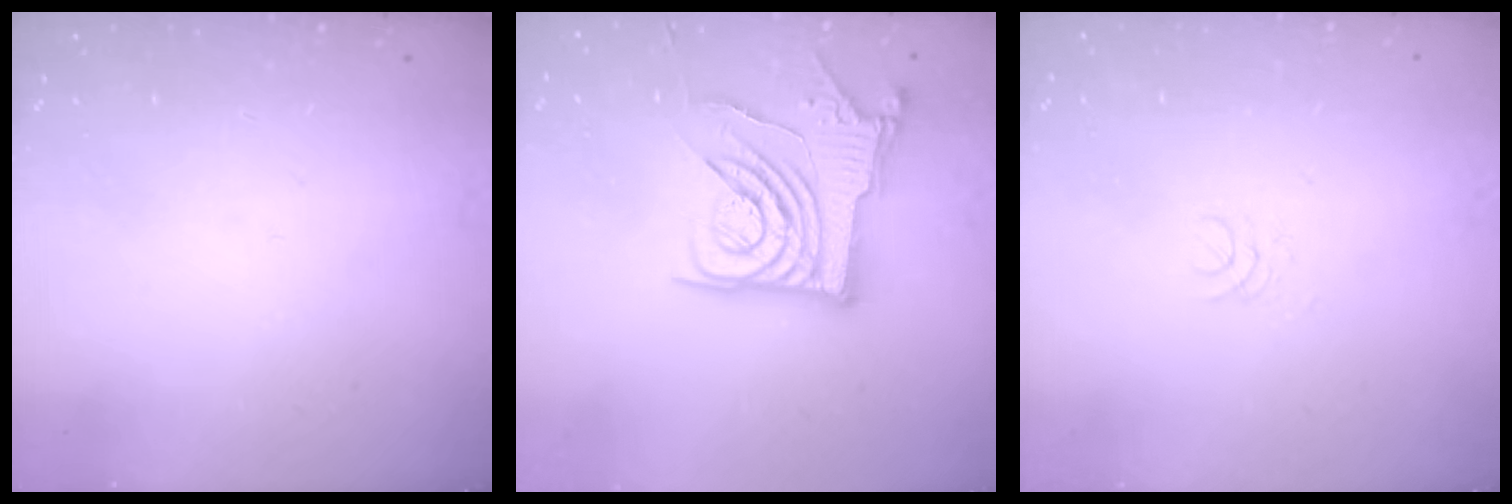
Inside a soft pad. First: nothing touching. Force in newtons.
{"total": 14.4, "press": 14.3, "slide": 1.7}
{"total": 1.3, "press": 1.3, "slide": 0.1}